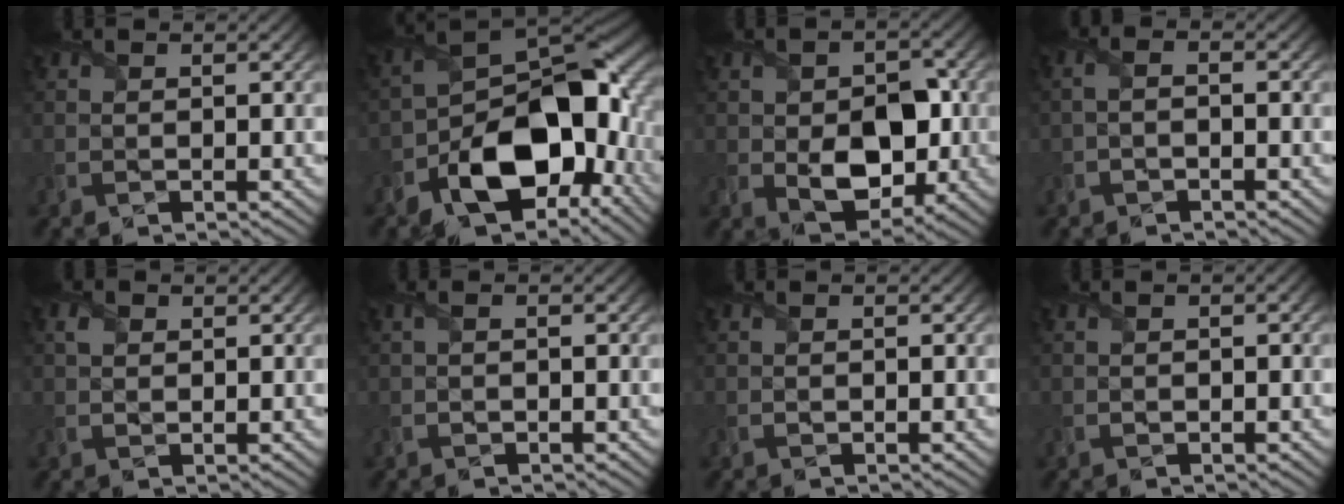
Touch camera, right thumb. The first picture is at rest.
{"total": 15.1, "force": [-5.8, 8.6, 11.0], "torque": [-0.167, -0.028, -0.109]}
{"total": 7.3, "force": [-1.1, 4.9, 5.4], "torque": [-0.093, -0.015, -0.012]}
{"total": 1.6, "force": [-0.9, 0.5, 1.2], "torque": [-0.027, 0.000, -0.024]}
{"total": 1.7, "force": [0.7, 1.2, 0.9], "torque": [-0.023, 0.003, 0.014]}
{"total": 0.8, "force": [0.0, 0.2, 0.8], "torque": [-0.020, 0.003, -0.002]}
{"total": 0.0}
{"total": 0.9, "force": [0.0, 0.4, 0.8], "torque": [-0.013, 0.000, 0.006]}